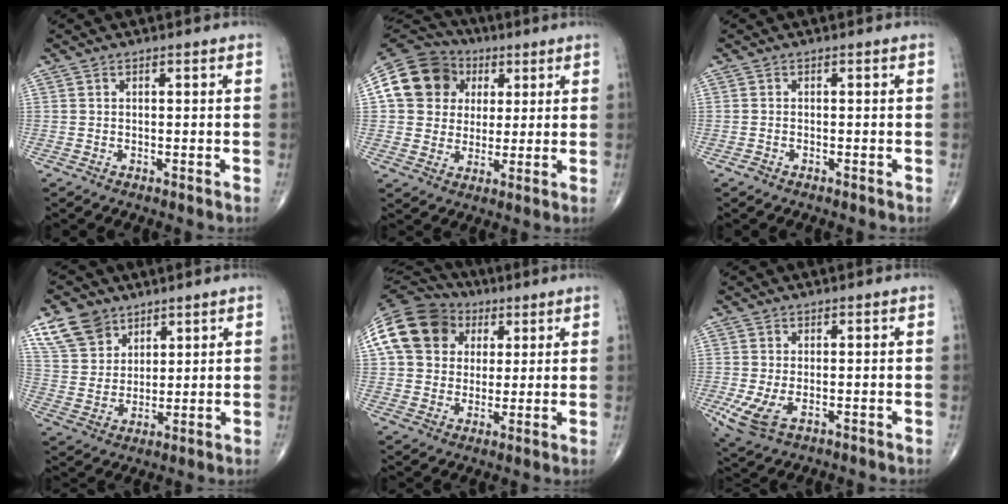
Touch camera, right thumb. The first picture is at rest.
{"total": 14.7, "force": [4.0, 12.7, 6.1], "torque": [-0.090, 0.015, 0.067]}
{"total": 0.7, "force": [-0.5, 0.4, 0.2], "torque": [-0.010, 0.002, -0.011]}
{"total": 9.8, "force": [6.2, 6.7, 3.4], "torque": [-0.048, -0.024, 0.128]}
{"total": 17.2, "force": [5.3, 13.9, 8.5], "torque": [-0.154, 0.021, 0.089]}
{"total": 5.9, "force": [-1.7, 3.1, 4.7], "torque": [-0.109, -0.014, -0.024]}